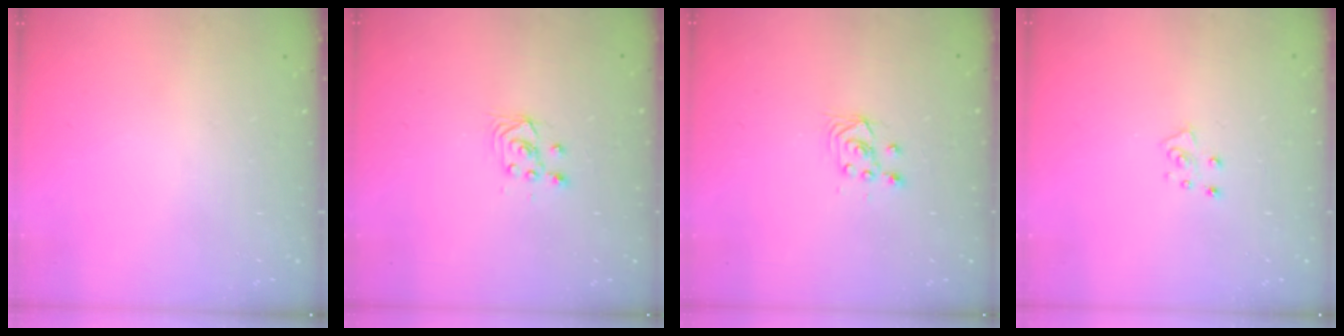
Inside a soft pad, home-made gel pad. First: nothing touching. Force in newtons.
{"total": 2.9, "press": 2.7, "slide": 1.0}
{"total": 2.9, "press": 2.7, "slide": 1.0}
{"total": 4.8, "press": 4.8, "slide": 0.2}